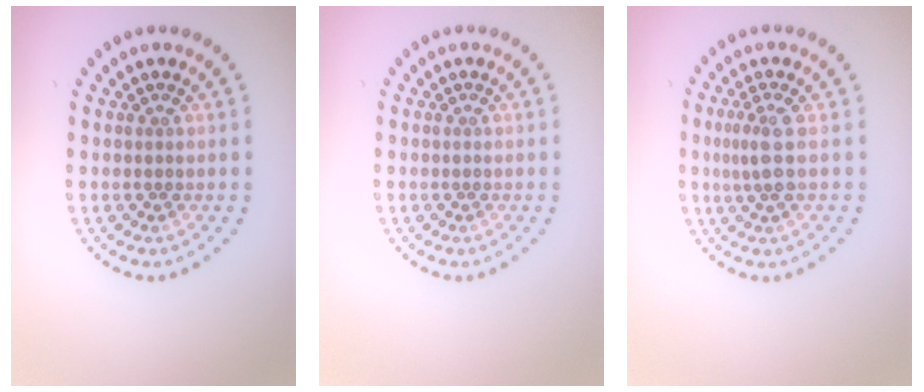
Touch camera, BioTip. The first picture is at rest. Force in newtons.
{"total": 0.0}
{"total": 2.0, "press": 1.6, "slide": 1.3}